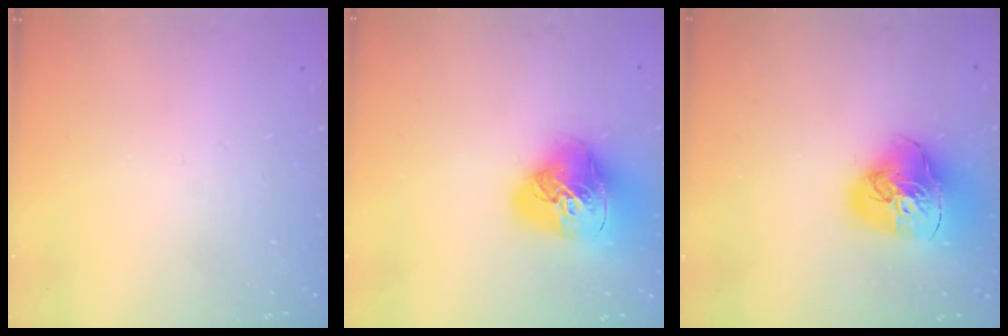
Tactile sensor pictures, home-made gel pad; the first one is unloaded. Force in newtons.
{"total": 17.3, "press": 17.2, "slide": 2.0}
{"total": 18.6, "press": 18.5, "slide": 2.0}